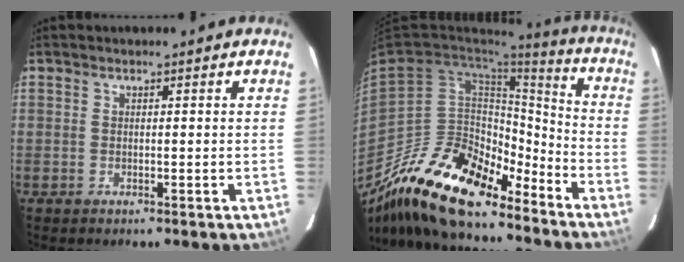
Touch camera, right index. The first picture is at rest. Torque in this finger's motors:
{"motor_torque": [0.74, -1.39, 0.38, 0.03]}